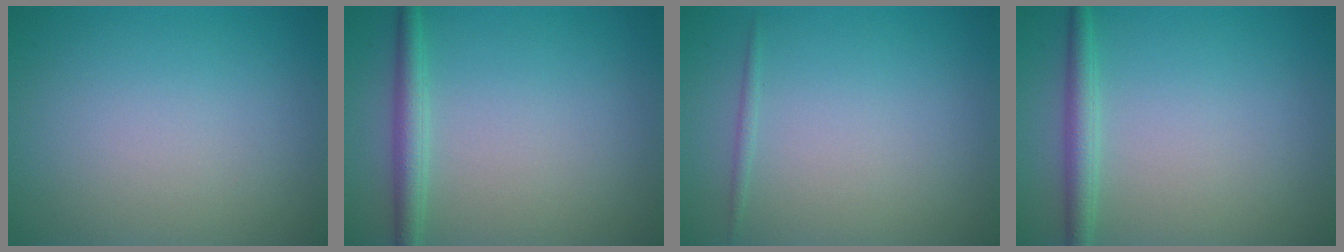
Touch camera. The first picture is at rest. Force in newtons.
{"total": 2.2, "press": 2.2, "slide": 0.0}
{"total": 0.6, "press": 0.6, "slide": 0.0}
{"total": 2.2, "press": 2.2, "slide": 0.1}